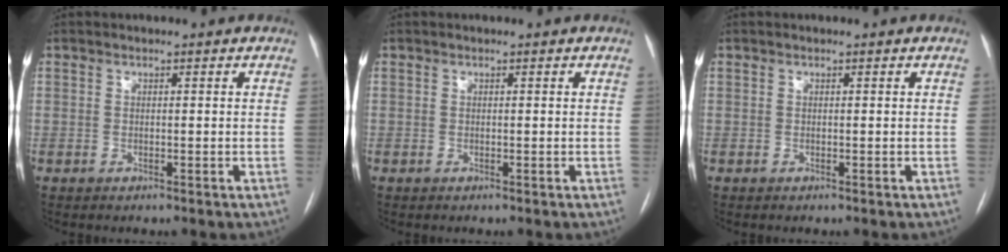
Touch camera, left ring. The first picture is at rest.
{"total": 0.0}
{"total": 0.0}